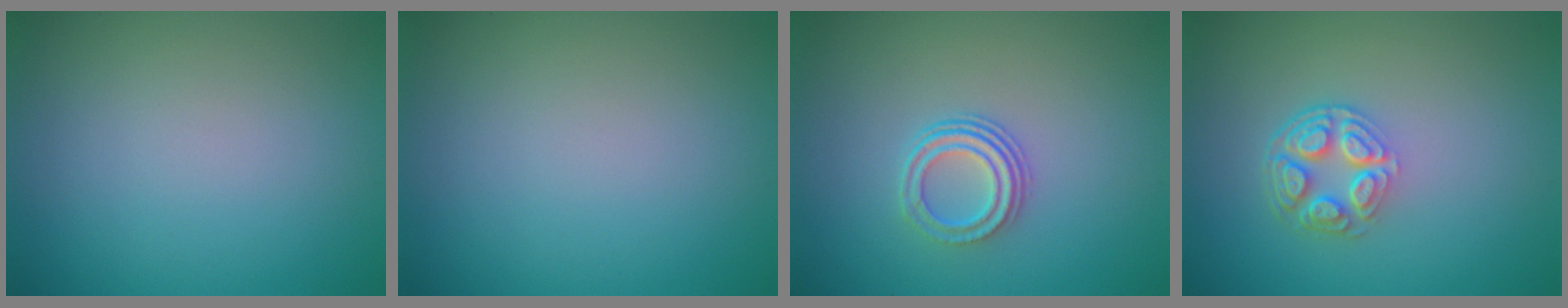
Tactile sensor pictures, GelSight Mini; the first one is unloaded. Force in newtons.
{"total": 0.0}
{"total": 2.9, "press": 2.2, "slide": 1.9}
{"total": 4.2, "press": 3.1, "slide": 2.8}